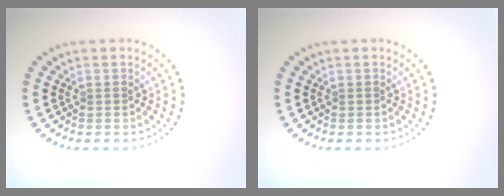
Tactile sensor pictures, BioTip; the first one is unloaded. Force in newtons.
{"total": 0.0}